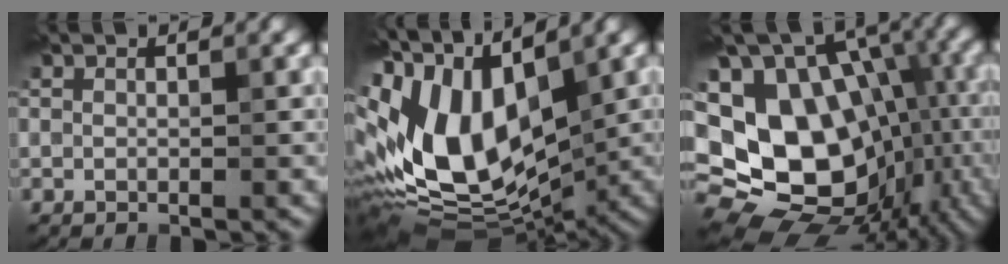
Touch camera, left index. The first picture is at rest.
{"total": 14.9, "force": [1.4, 8.7, 12.0], "torque": [-0.264, 0.004, 0.026]}
{"total": 17.7, "force": [-2.2, 13.2, 11.6], "torque": [-0.193, 0.003, -0.003]}